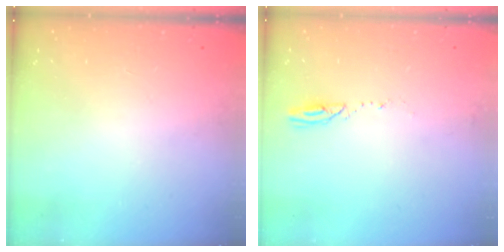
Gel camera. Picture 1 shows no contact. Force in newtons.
{"total": 2.6, "press": 2.6, "slide": 0.3}